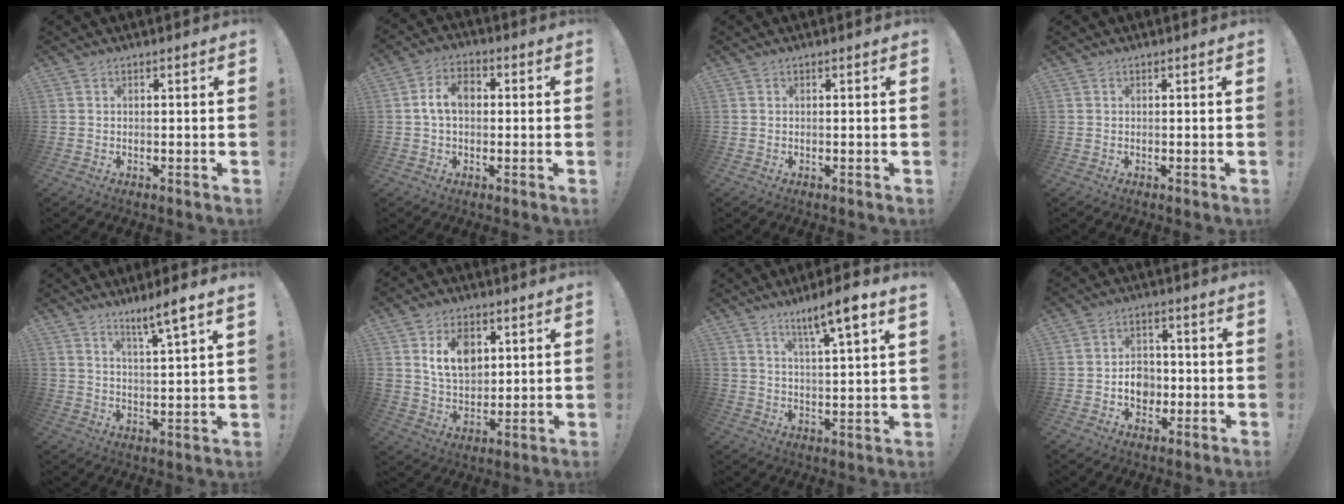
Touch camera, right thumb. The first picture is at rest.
{"total": 7.7, "force": [0.5, 5.3, 5.6], "torque": [-0.099, 0.016, 0.009]}
{"total": 0.0}
{"total": 0.0}
{"total": 6.8, "force": [5.1, -0.9, 4.4], "torque": [-0.057, -0.044, 0.078]}
{"total": 11.6, "force": [4.7, 8.3, 6.7], "torque": [-0.098, -0.012, 0.089]}
{"total": 9.4, "force": [6.4, -0.1, 6.9], "torque": [-0.103, -0.040, 0.100]}
{"total": 7.1, "force": [-1.4, 6.0, 3.5], "torque": [-0.052, 0.010, -0.023]}